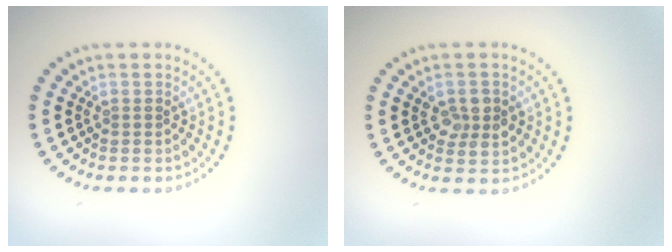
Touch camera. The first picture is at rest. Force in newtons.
{"total": 2.6, "press": 2.6, "slide": 0.1}